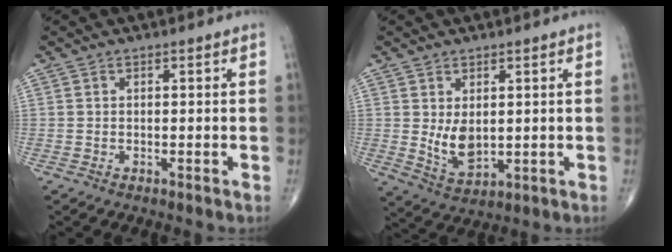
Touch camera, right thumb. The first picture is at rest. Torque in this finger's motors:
{"motor_torque": [0.41, 0.36, 0.25, -0.12, 0.06]}